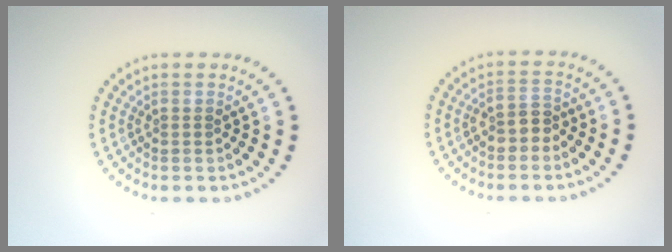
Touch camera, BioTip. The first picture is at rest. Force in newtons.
{"total": 2.0, "press": 1.9, "slide": 0.7}